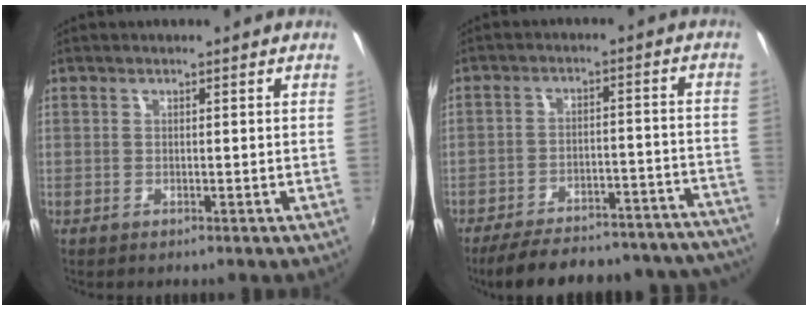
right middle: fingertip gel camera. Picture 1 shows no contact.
{"total": 28.7, "force": [-26.1, 6.9, 9.9], "torque": [-0.159, 0.020, -0.319]}